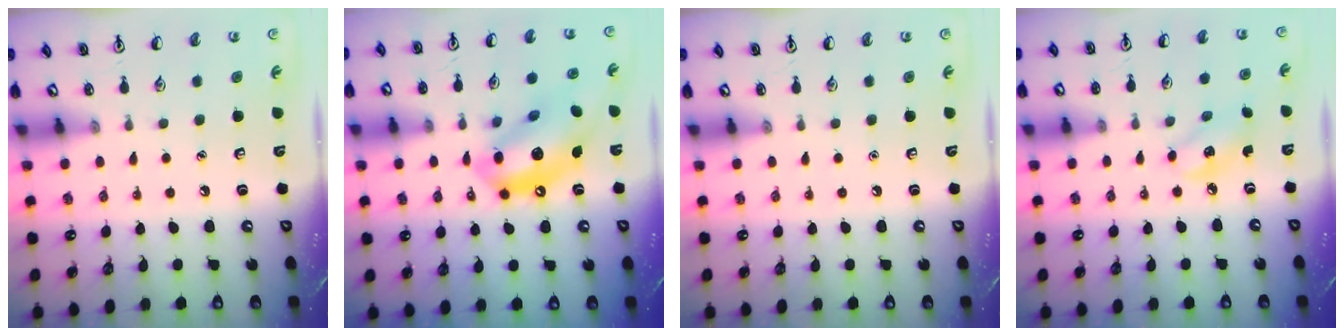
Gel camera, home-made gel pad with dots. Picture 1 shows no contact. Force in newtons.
{"total": 14.2, "press": 13.5, "slide": 4.3}
{"total": 0.0}
{"total": 4.6, "press": 4.5, "slide": 0.8}